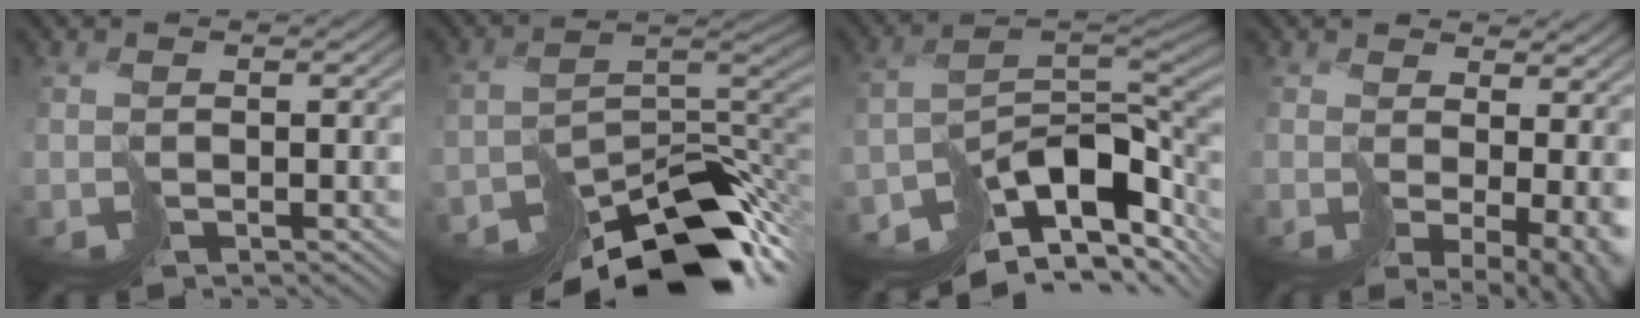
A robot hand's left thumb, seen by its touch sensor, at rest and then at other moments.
{"total": 14.2, "force": [-11.1, 4.9, 7.3], "torque": [-0.126, -0.020, -0.156]}
{"total": 13.1, "force": [-6.7, 6.6, 9.2], "torque": [-0.147, -0.021, -0.093]}
{"total": 8.5, "force": [0.8, 4.4, 7.2], "torque": [-0.124, -0.034, 0.057]}